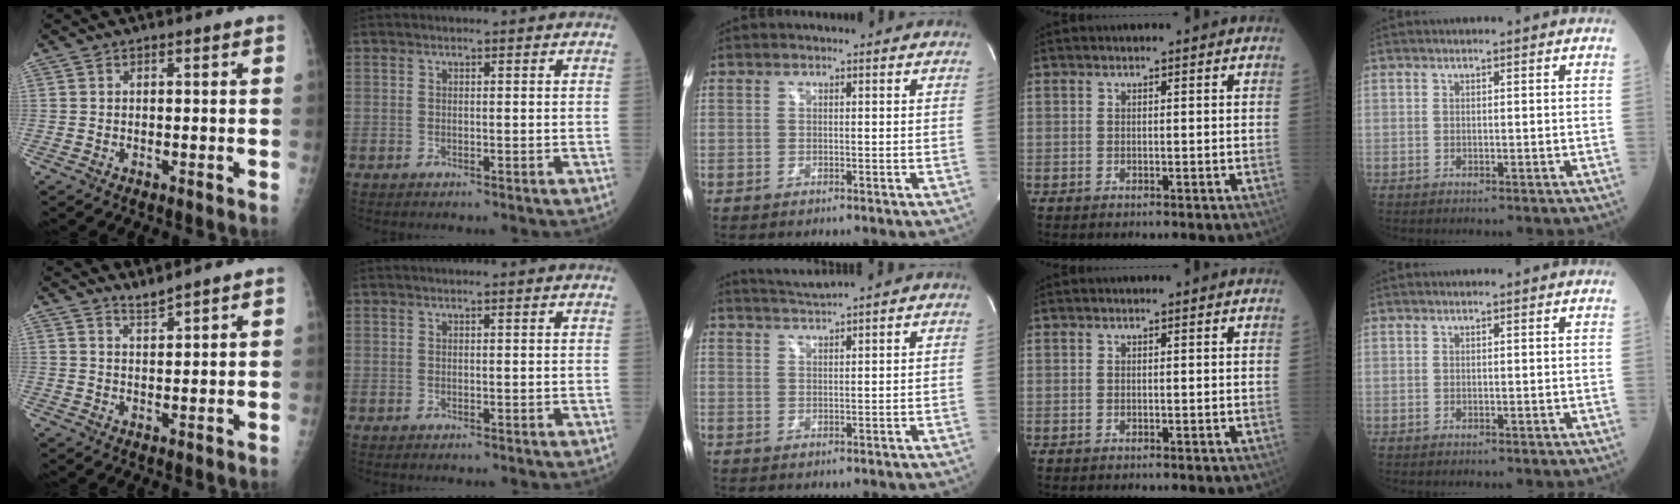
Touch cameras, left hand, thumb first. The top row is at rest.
{"thumb": {"total": 2.2, "force": [2.1, -0.4, 0.3], "torque": [-0.003, -0.019, 0.042]}, "middle": {"total": 2.7, "force": [2.3, -1.4, -0.1], "torque": [-0.001, -0.007, 0.050]}}